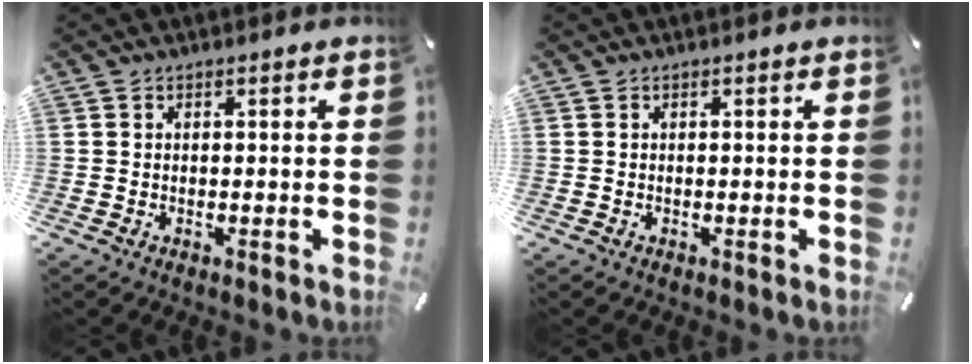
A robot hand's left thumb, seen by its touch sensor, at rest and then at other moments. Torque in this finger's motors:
{"motor_torque": [0.00, 0.00, 0.01, 0.02, 0.00]}